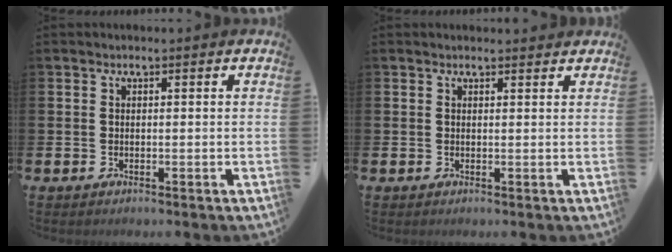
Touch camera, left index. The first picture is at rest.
{"total": 0.8, "force": [0.7, 0.2, 0.2], "torque": [0.007, -0.002, 0.011]}